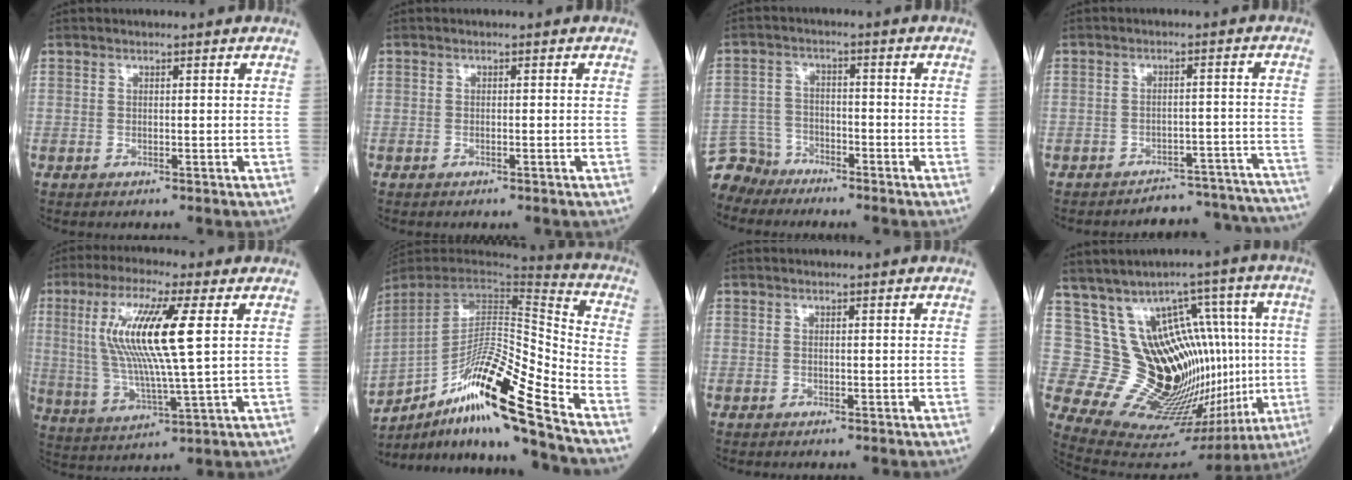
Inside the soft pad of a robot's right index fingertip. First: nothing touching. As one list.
[{"total": 0.5, "force": [-0.3, -0.1, 0.4], "torque": [-0.012, 0.001, -0.003]}, {"total": 5.0, "force": [-4.5, 1.8, -1.1], "torque": [0.018, 0.005, -0.090]}, {"total": 12.9, "force": [-12.8, 1.6, -0.6], "torque": [0.033, 0.041, -0.149]}, {"total": 14.0, "force": [3.2, 0.6, 13.6], "torque": [-0.291, 0.001, 0.058]}, {"total": 20.4, "force": [-13.7, -0.1, 15.2], "torque": [-0.271, -0.009, -0.250]}, {"total": 0.0}, {"total": 18.4, "force": [1.5, 10.0, 15.4], "torque": [-0.222, 0.042, 0.057]}]